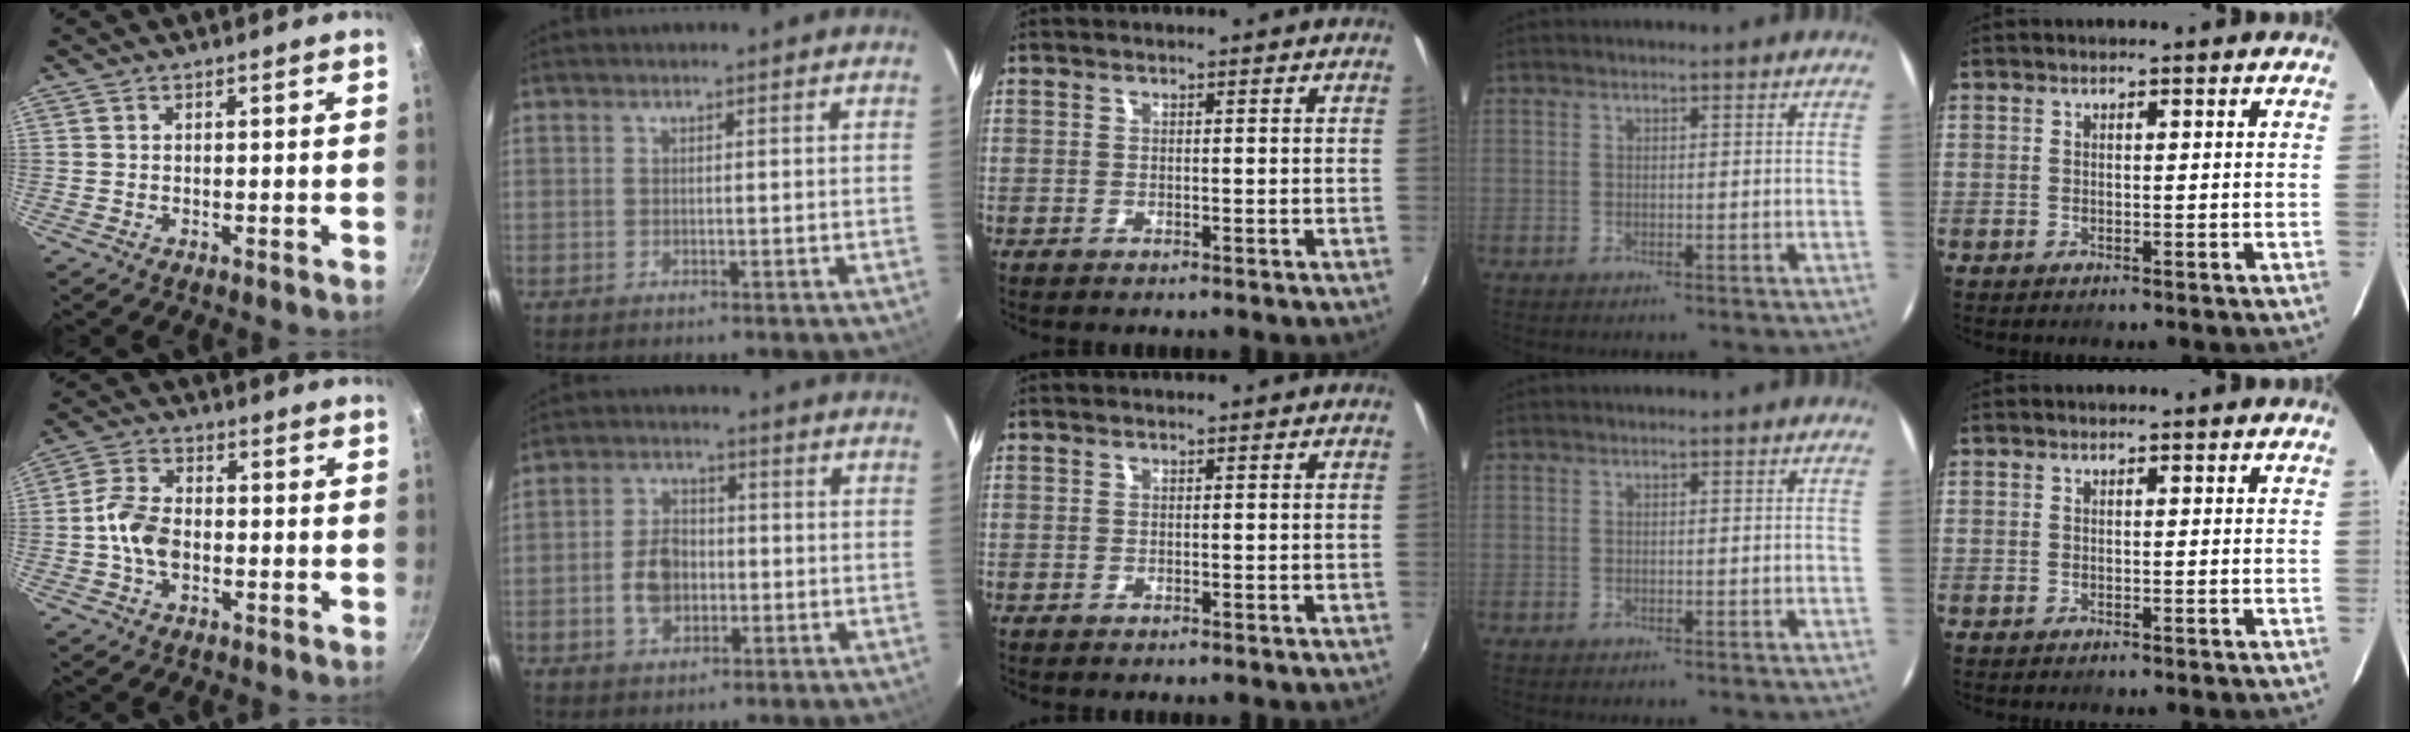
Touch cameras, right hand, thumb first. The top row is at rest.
{"thumb": {"total": 7.6, "force": [-1.3, 4.9, 5.6], "torque": [-0.106, 0.027, -0.031]}, "index": {"total": 7.2, "force": [-1.5, 5.0, 4.9], "torque": [-0.096, 0.017, -0.020]}}